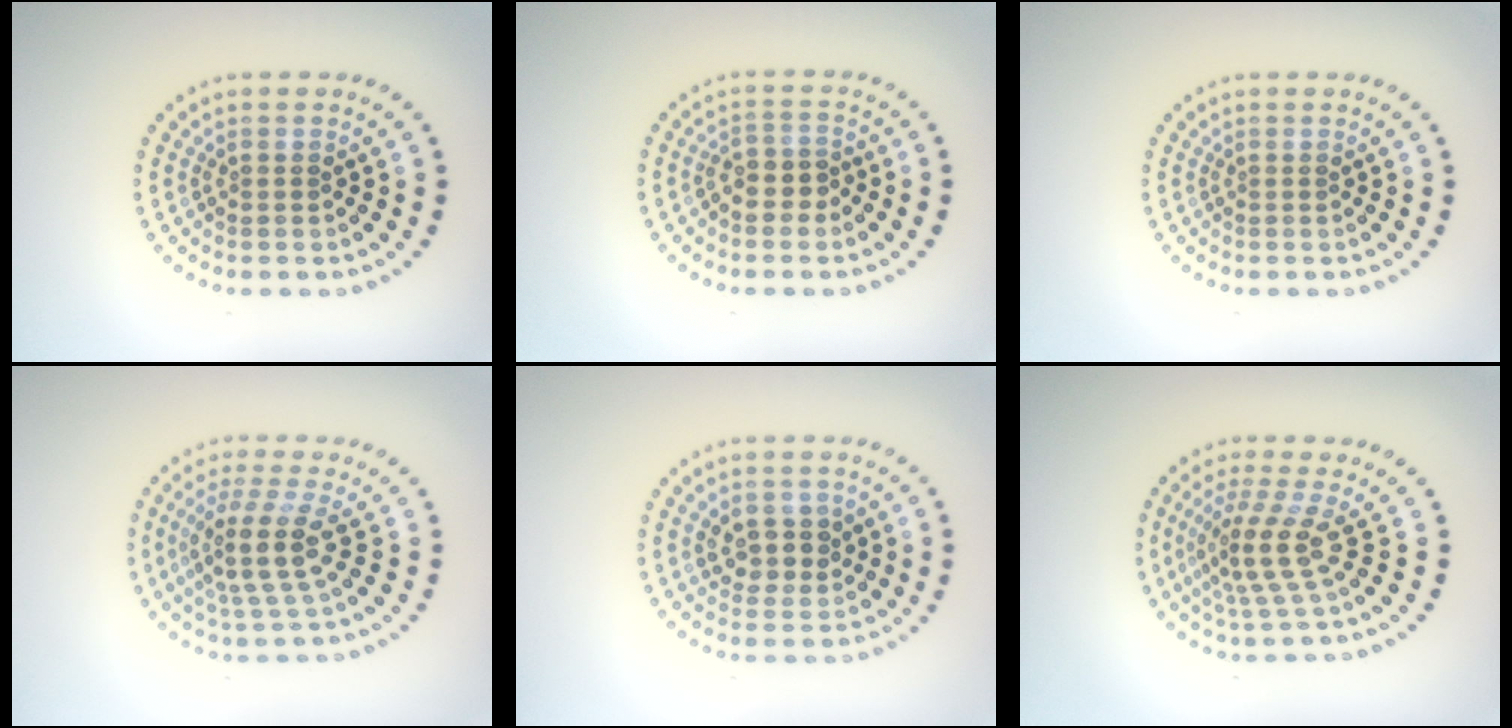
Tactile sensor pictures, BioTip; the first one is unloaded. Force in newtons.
{"total": 2.5, "press": 2.2, "slide": 1.1}
{"total": 0.0}
{"total": 4.2, "press": 3.2, "slide": 2.8}
{"total": 2.9, "press": 2.8, "slide": 0.8}
{"total": 3.7, "press": 2.7, "slide": 2.6}